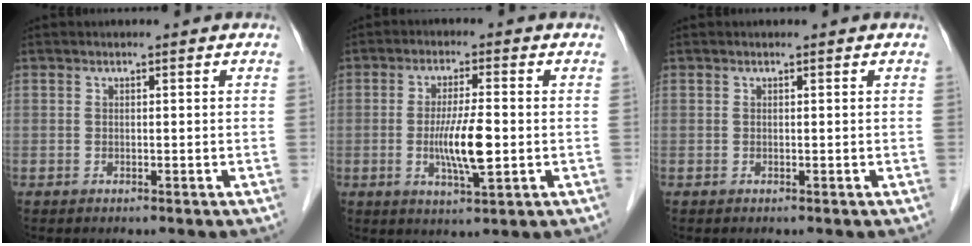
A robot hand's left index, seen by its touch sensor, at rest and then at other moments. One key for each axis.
{"total": 7.0, "fx": -1.0, "fy": 0.7, "fz": 6.9, "tx": -0.135, "ty": -0.013, "tz": -0.019}
{"total": 0.0}